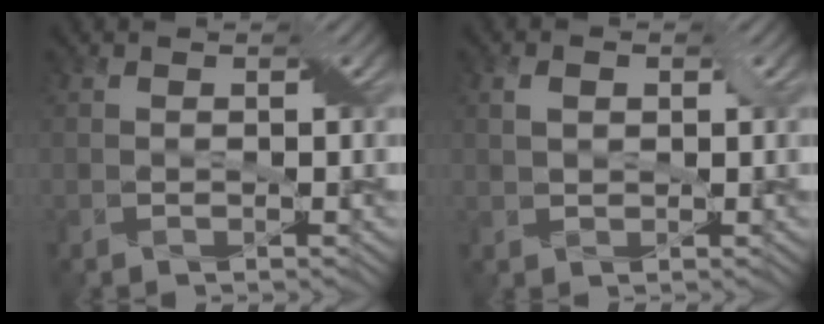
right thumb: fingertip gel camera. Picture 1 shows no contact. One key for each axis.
{"total": 2.3, "fx": 0.8, "fy": 1.5, "fz": 1.5, "tx": -0.034, "ty": 0.002, "tz": 0.015}